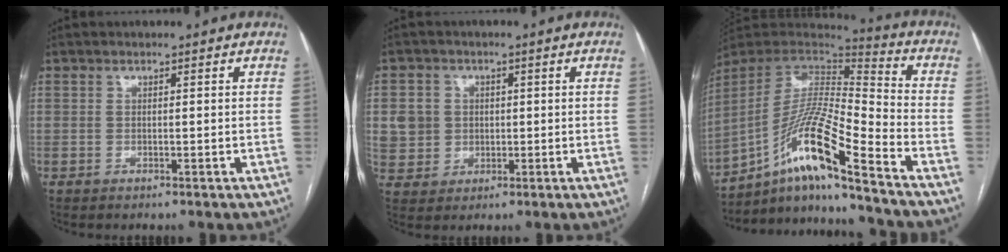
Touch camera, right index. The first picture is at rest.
{"total": 6.0, "force": [0.9, 5.8, 1.2], "torque": [-0.025, 0.017, 0.027]}
{"total": 16.4, "force": [-10.8, 0.0, 12.4], "torque": [-0.240, 0.006, -0.194]}